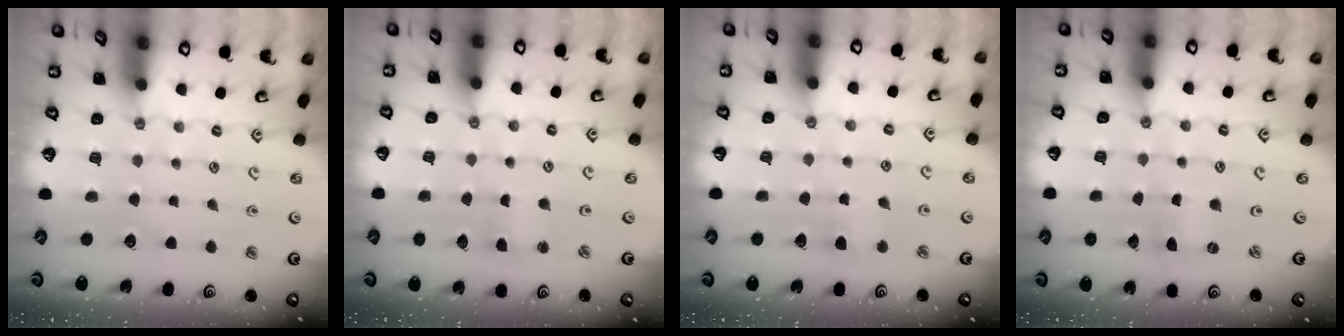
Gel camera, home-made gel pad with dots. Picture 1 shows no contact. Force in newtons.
{"total": 2.3, "press": 2.3, "slide": 0.4}
{"total": 4.3, "press": 4.3, "slide": 0.6}
{"total": 0.0}